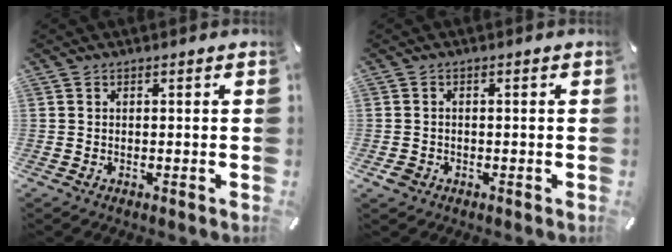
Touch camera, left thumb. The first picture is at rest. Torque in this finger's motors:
{"motor_torque": [-0.10, 0.34, 0.11, 0.02, 0.00]}